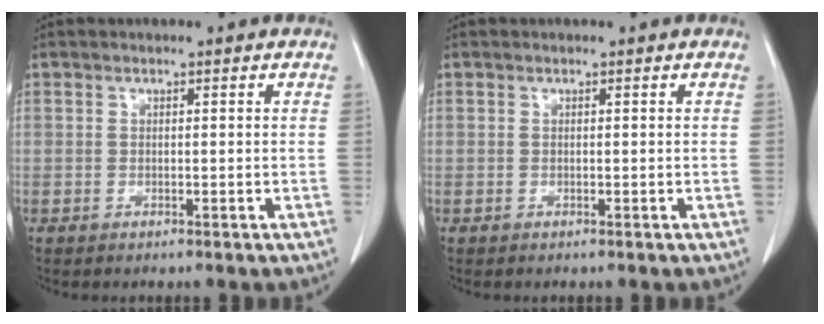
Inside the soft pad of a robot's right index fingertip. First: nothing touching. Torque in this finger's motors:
{"motor_torque": [0.00, 0.00, 0.00, 0.00]}